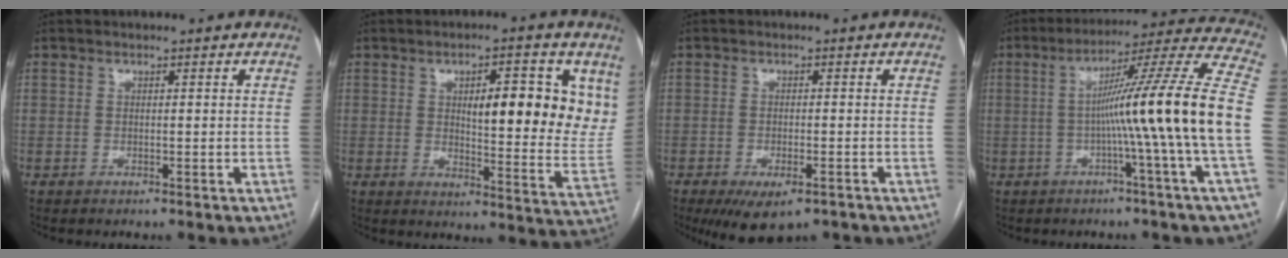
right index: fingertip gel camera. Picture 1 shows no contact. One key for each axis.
{"total": 15.5, "fx": 5.5, "fy": 4.3, "fz": 13.8, "tx": -0.173, "ty": -0.006, "tz": 0.075}
{"total": 7.0, "fx": -4.6, "fy": 2.6, "fz": 4.6, "tx": -0.071, "ty": -0.012, "tz": -0.069}
{"total": 18.8, "fx": -2.5, "fy": -3.1, "fz": 18.4, "tx": -0.264, "ty": 0.006, "tz": -0.056}